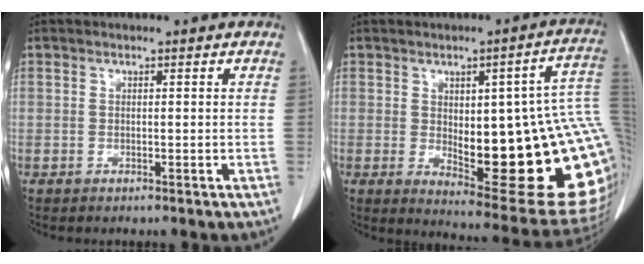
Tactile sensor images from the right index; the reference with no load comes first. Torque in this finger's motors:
{"motor_torque": [2.00, -0.14, 0.34, 0.13]}